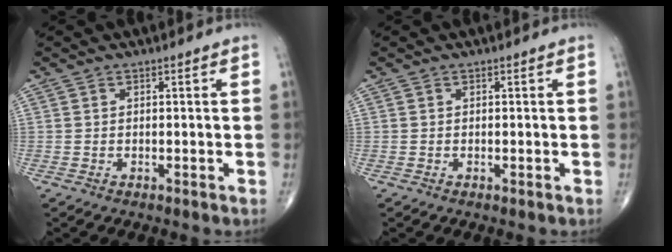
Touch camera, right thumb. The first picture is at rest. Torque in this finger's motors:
{"motor_torque": [0.14, 0.08, 0.11, 0.03, 0.00]}